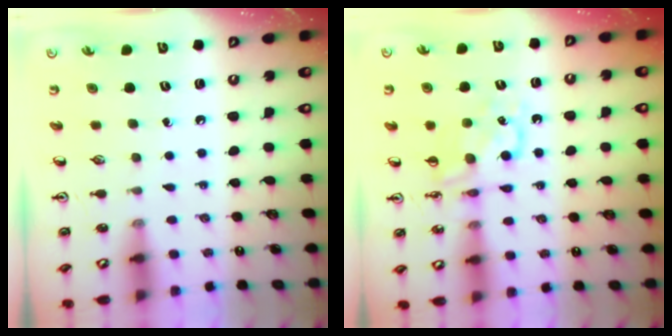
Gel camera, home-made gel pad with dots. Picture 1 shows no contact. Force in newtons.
{"total": 9.1, "press": 9.1, "slide": 1.1}